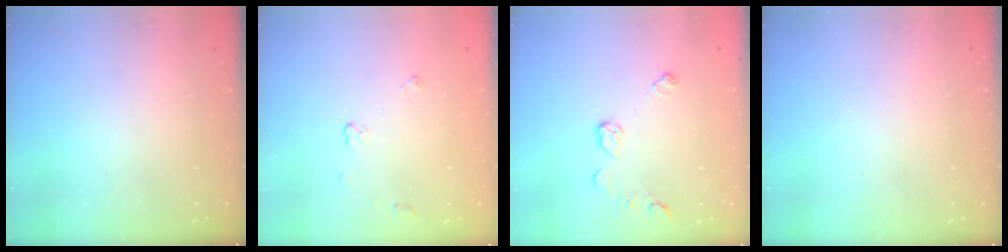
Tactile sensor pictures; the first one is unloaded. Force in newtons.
{"total": 4.2, "press": 4.2, "slide": 0.7}
{"total": 7.2, "press": 7.2, "slide": 0.2}
{"total": 0.0}